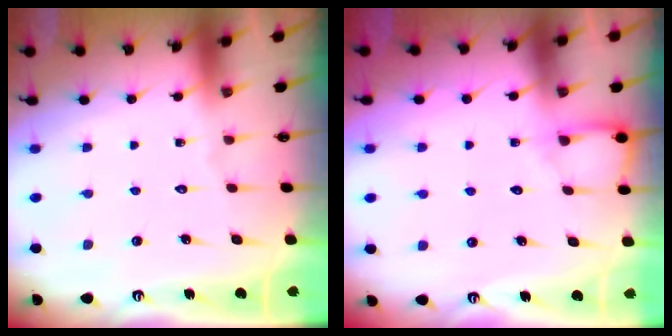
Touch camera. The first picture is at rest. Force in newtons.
{"total": 4.8, "press": 4.8, "slide": 0.5}